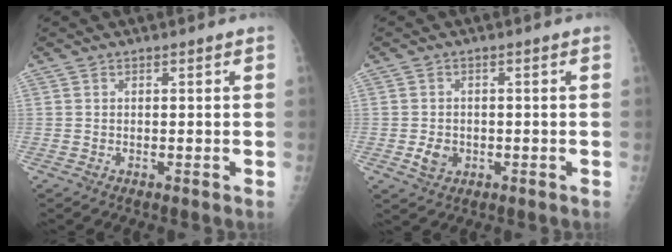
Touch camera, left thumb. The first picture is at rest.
{"total": 3.5, "force": [-0.8, 2.8, 1.9], "torque": [-0.026, 0.002, -0.010]}